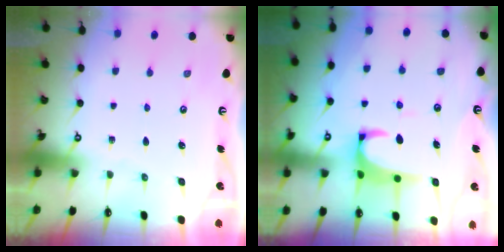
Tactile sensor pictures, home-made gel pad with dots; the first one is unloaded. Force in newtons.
{"total": 2.4, "press": 2.3, "slide": 0.9}